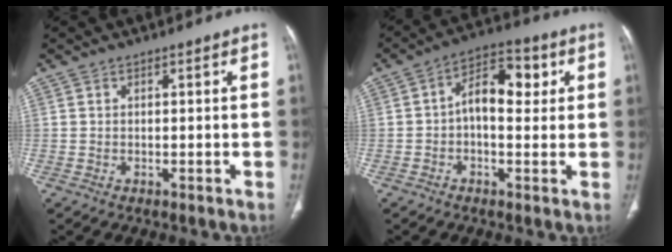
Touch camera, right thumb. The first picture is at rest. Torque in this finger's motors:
{"motor_torque": [0.03, 0.07, 0.45, -0.33, 0.17]}